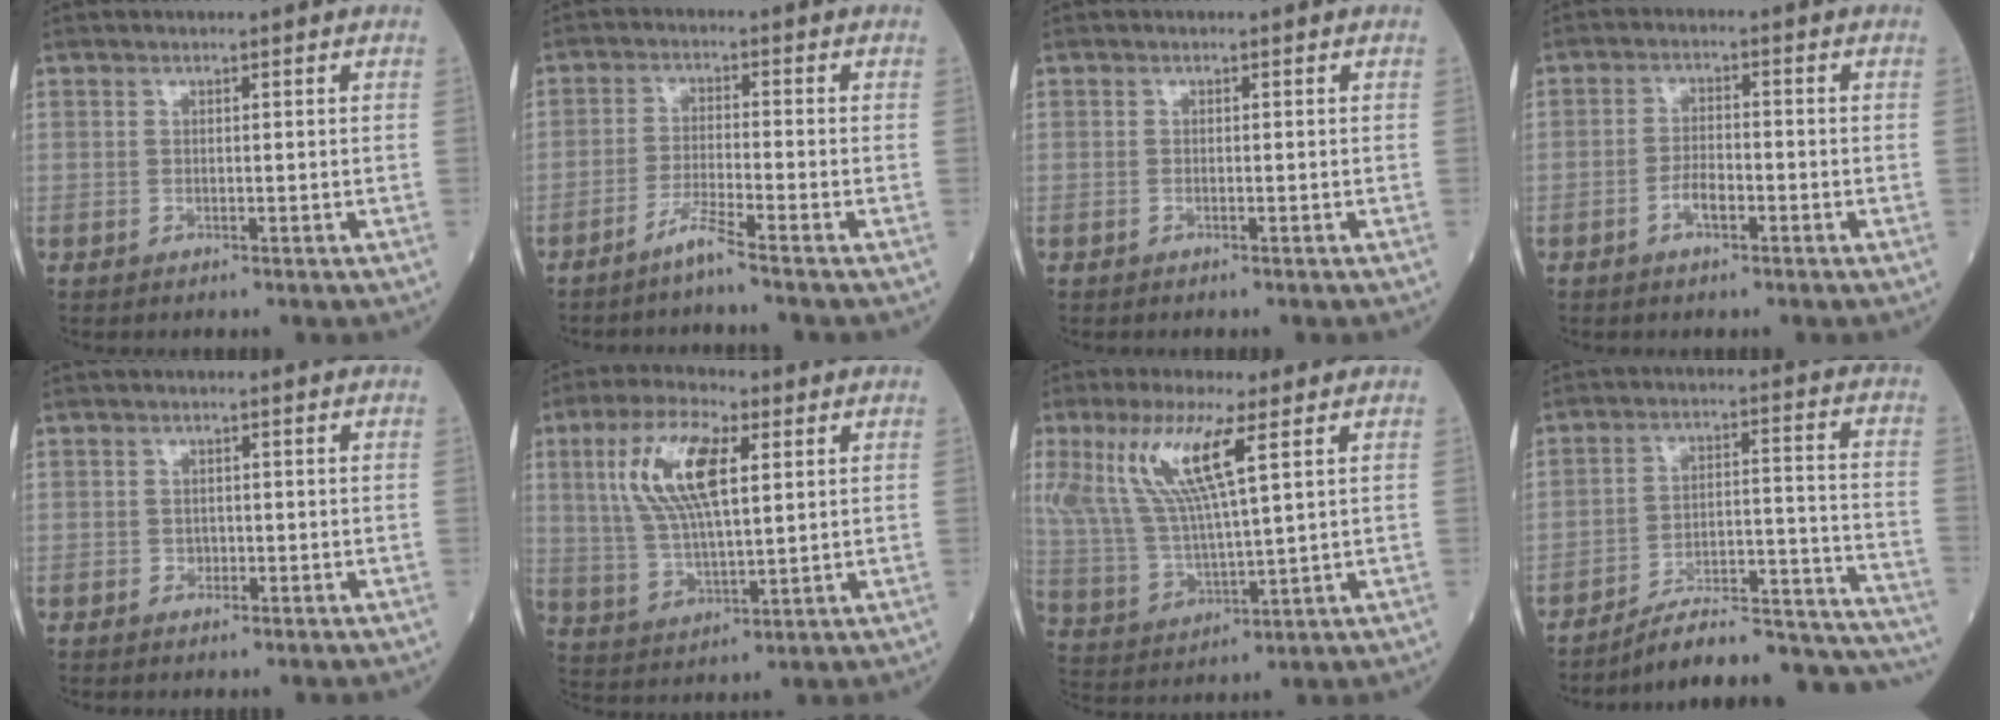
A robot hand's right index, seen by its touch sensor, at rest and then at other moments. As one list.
[{"total": 3.6, "force": [-3.0, -1.0, 1.8], "torque": [-0.042, -0.013, -0.065]}, {"total": 0.0}, {"total": 3.3, "force": [-1.6, 1.2, 2.6], "torque": [-0.046, 0.005, -0.031]}, {"total": 1.0, "force": [-0.5, 0.8, 0.4], "torque": [-0.003, 0.004, -0.009]}, {"total": 12.3, "force": [3.9, 3.7, 11.1], "torque": [-0.237, 0.015, 0.075]}, {"total": 12.8, "force": [5.6, 1.7, 11.4], "torque": [-0.260, 0.006, 0.111]}, {"total": 22.8, "force": [-21.8, 2.3, 6.5], "torque": [-0.037, 0.035, -0.302]}]